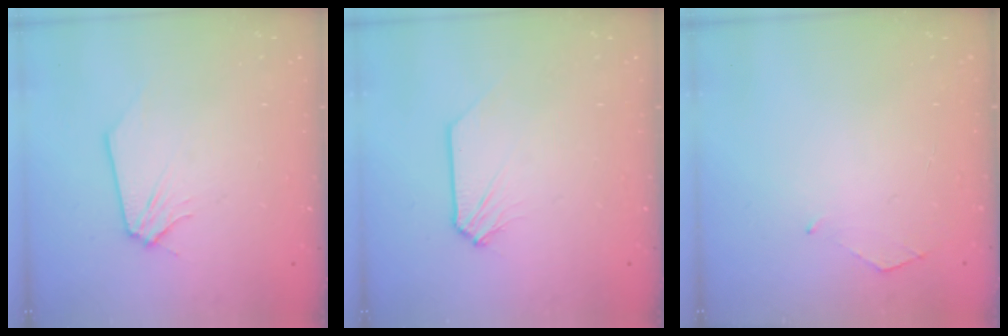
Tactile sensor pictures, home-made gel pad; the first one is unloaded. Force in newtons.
{"total": 0.0}
{"total": 3.1, "press": 3.1, "slide": 0.4}